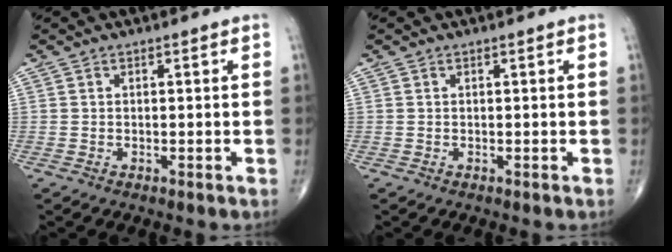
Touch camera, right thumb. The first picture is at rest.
{"total": 0.0}